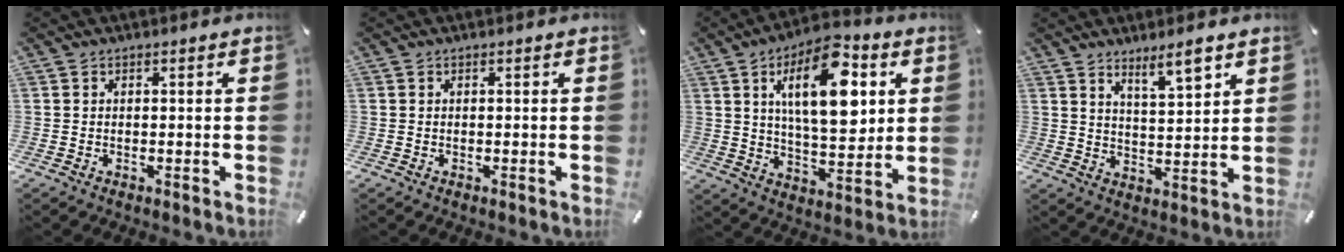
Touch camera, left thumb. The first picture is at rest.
{"total": 0.0}
{"total": 18.0, "force": [6.8, 8.4, 14.4], "torque": [-0.230, -0.019, 0.105]}
{"total": 6.8, "force": [5.7, 1.4, 3.4], "torque": [-0.041, -0.041, 0.095]}